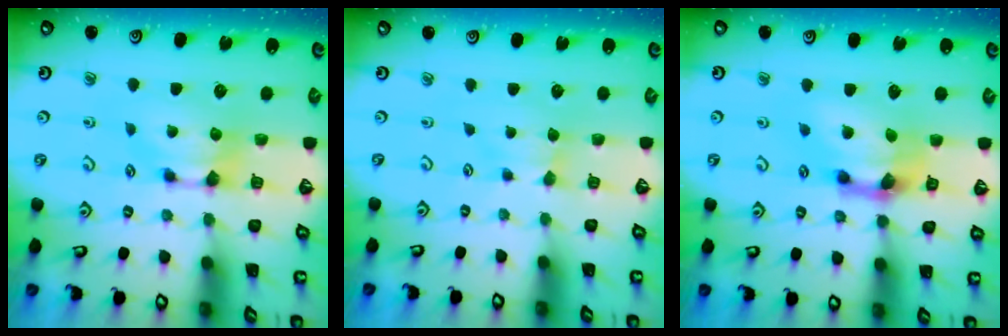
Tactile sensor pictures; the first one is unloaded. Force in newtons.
{"total": 1.1, "press": 1.0, "slide": 0.6}
{"total": 4.3, "press": 3.8, "slide": 1.9}